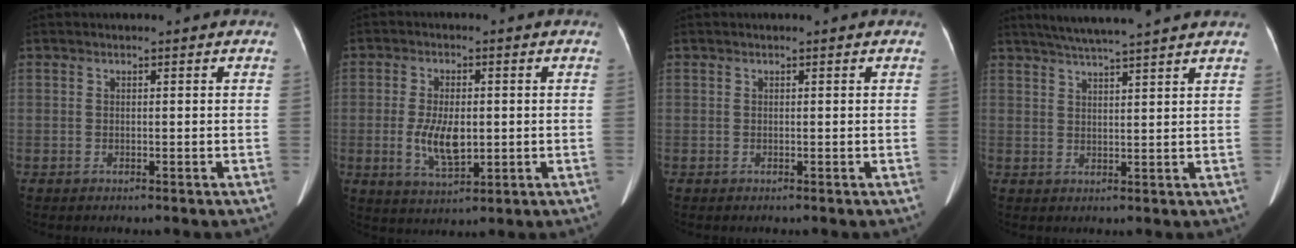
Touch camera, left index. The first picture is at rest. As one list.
[{"total": 6.8, "force": [-0.7, 2.9, 6.1], "torque": [-0.124, -0.006, -0.006]}, {"total": 0.0}, {"total": 9.8, "force": [8.5, -0.8, 4.8], "torque": [-0.079, 0.026, 0.118]}]